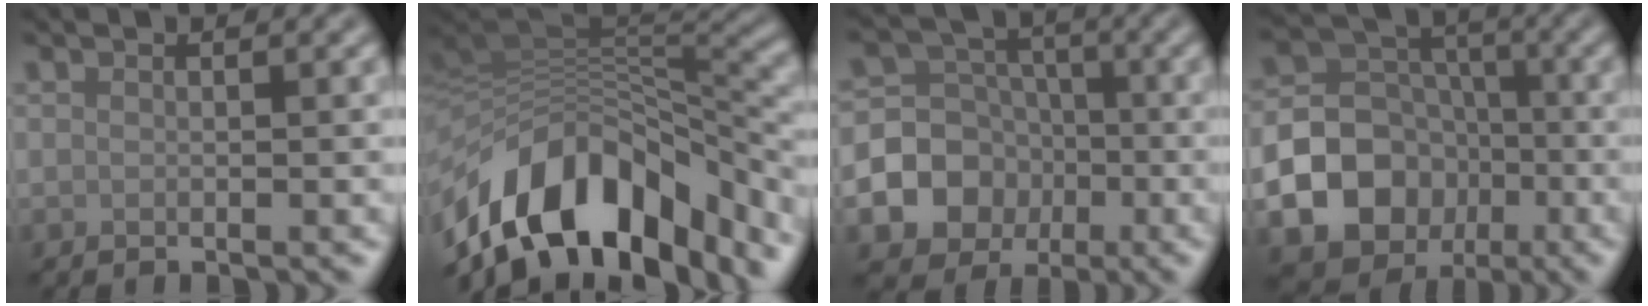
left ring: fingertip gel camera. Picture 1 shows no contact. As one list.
[{"total": 13.5, "force": [-7.1, 7.5, 8.7], "torque": [-0.155, 0.014, -0.122]}, {"total": 12.1, "force": [-4.3, 11.0, 2.6], "torque": [-0.067, -0.036, -0.080]}, {"total": 18.8, "force": [-7.7, 16.4, 5.1], "torque": [-0.111, -0.064, -0.139]}]